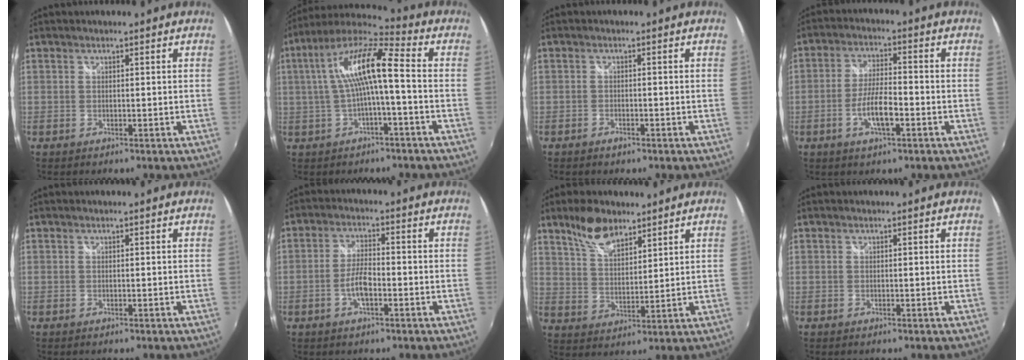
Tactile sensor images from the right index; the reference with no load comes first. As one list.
[{"total": 12.7, "force": [-0.1, 2.2, 12.5], "torque": [-0.245, 0.024, -0.002]}, {"total": 1.7, "force": [-1.2, 1.0, 0.7], "torque": [-0.016, -0.002, -0.022]}, {"total": 7.1, "force": [-2.9, 1.8, 6.3], "torque": [-0.123, 0.001, -0.051]}, {"total": 0.0}, {"total": 4.8, "force": [-1.9, 1.6, 4.1], "torque": [-0.088, 0.005, -0.036]}, {"total": 8.5, "force": [6.2, 3.7, 4.5], "torque": [-0.083, 0.011, 0.120]}, {"total": 0.0}]